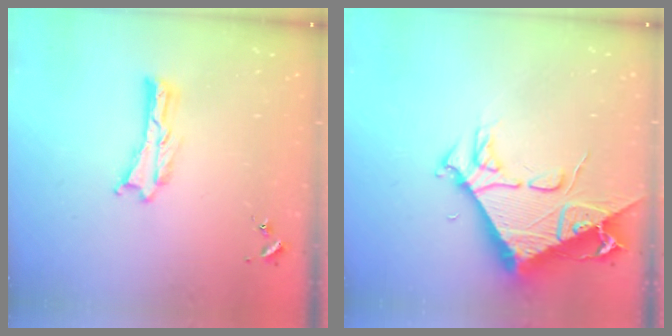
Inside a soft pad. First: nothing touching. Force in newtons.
{"total": 9.6, "press": 9.6, "slide": 1.1}